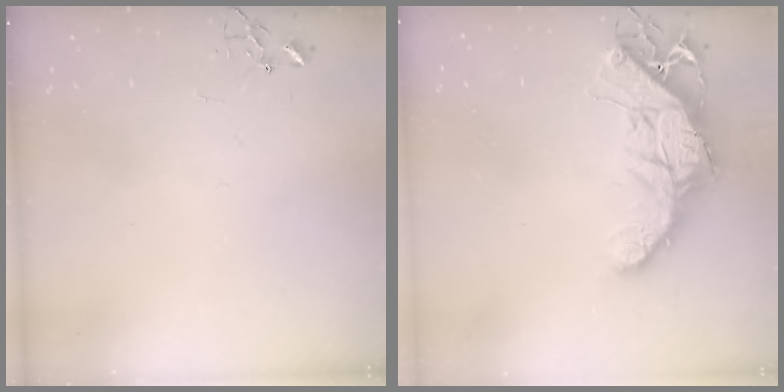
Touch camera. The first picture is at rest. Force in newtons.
{"total": 16.1, "press": 16.1, "slide": 1.6}